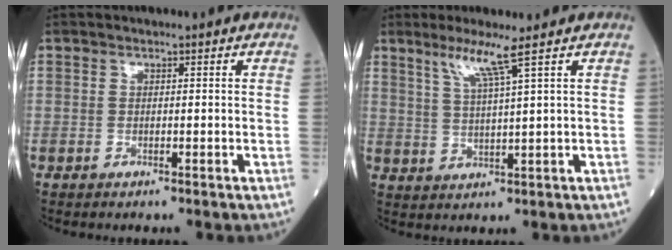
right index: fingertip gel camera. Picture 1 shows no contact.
{"total": 5.2, "force": [3.2, -1.1, 4.0], "torque": [-0.080, -0.007, 0.065]}